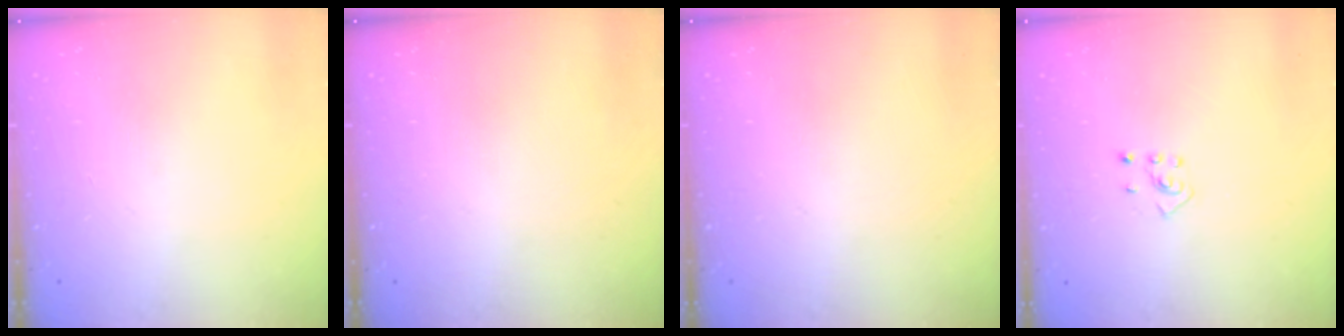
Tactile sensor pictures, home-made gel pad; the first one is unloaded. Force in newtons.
{"total": 0.0}
{"total": 0.0}
{"total": 2.7, "press": 2.6, "slide": 0.9}